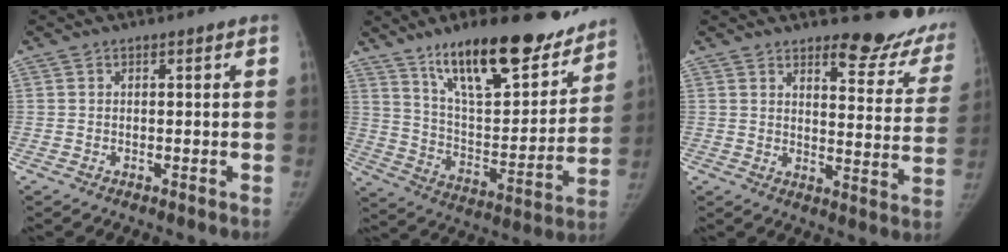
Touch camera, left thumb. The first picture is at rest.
{"total": 25.5, "force": [18.1, 8.7, 15.7], "torque": [-0.196, -0.083, 0.290]}
{"total": 14.5, "force": [12.2, 4.7, 6.1], "torque": [-0.023, -0.103, 0.134]}